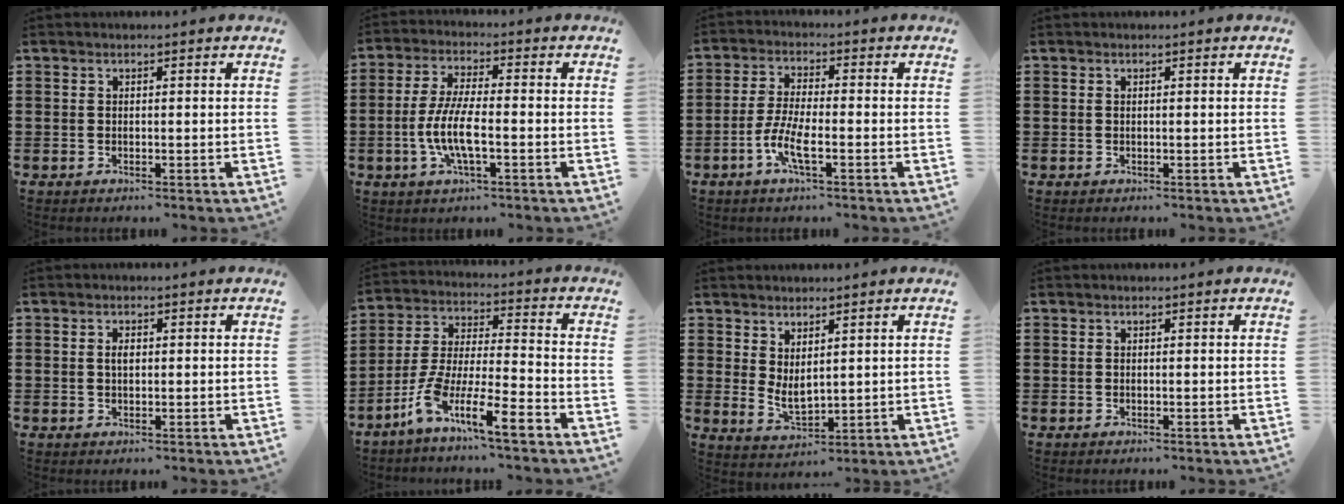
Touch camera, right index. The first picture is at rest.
{"total": 7.3, "force": [-2.2, 1.9, 6.7], "torque": [-0.153, -0.013, -0.050]}
{"total": 5.6, "force": [-2.5, 1.2, 4.9], "torque": [-0.114, -0.011, -0.055]}
{"total": 0.0}
{"total": 1.5, "force": [0.2, 0.7, 1.2], "torque": [-0.026, 0.005, 0.002]}
{"total": 10.0, "force": [-7.2, 0.8, 6.8], "torque": [-0.155, -0.014, -0.148]}
{"total": 3.1, "force": [1.5, 1.7, 2.2], "torque": [-0.046, 0.001, 0.030]}
{"total": 0.0}